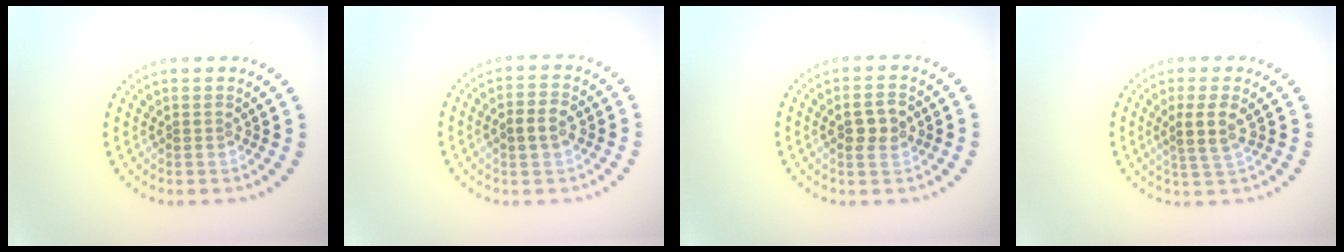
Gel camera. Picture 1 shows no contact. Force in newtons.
{"total": 2.6, "press": 2.6, "slide": 0.3}
{"total": 2.6, "press": 2.6, "slide": 0.2}
{"total": 2.7, "press": 2.2, "slide": 1.5}